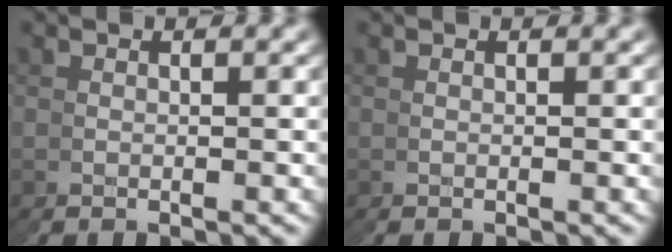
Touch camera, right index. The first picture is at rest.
{"total": 0.0}